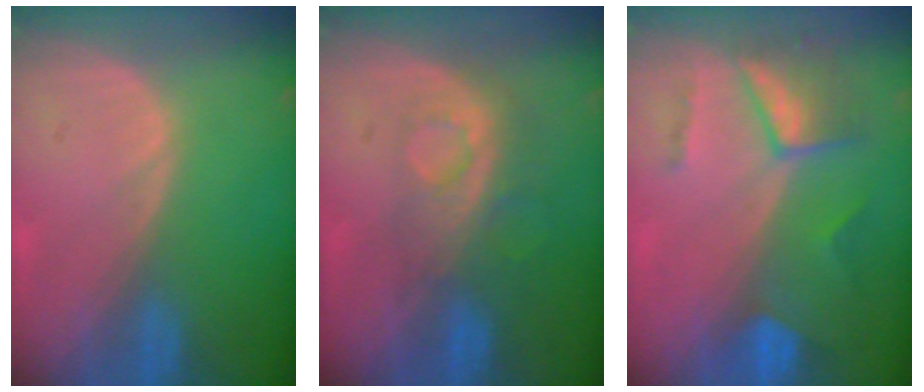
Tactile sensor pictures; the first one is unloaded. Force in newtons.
{"total": 8.5, "press": 7.1, "slide": 4.6}
{"total": 7.4, "press": 6.5, "slide": 3.4}